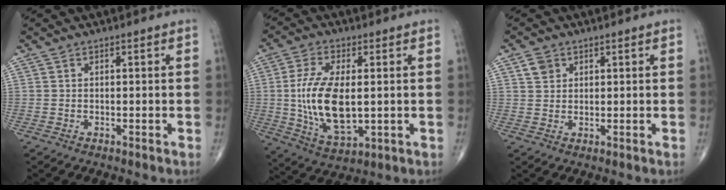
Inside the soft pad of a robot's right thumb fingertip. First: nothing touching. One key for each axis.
{"total": 14.7, "fx": 0.1, "fy": 6.9, "fz": 13.0, "tx": -0.256, "ty": -0.017, "tz": 0.011}
{"total": 2.9, "fx": 1.4, "fy": 2.3, "fz": 1.0, "tx": -0.008, "ty": -0.004, "tz": 0.027}